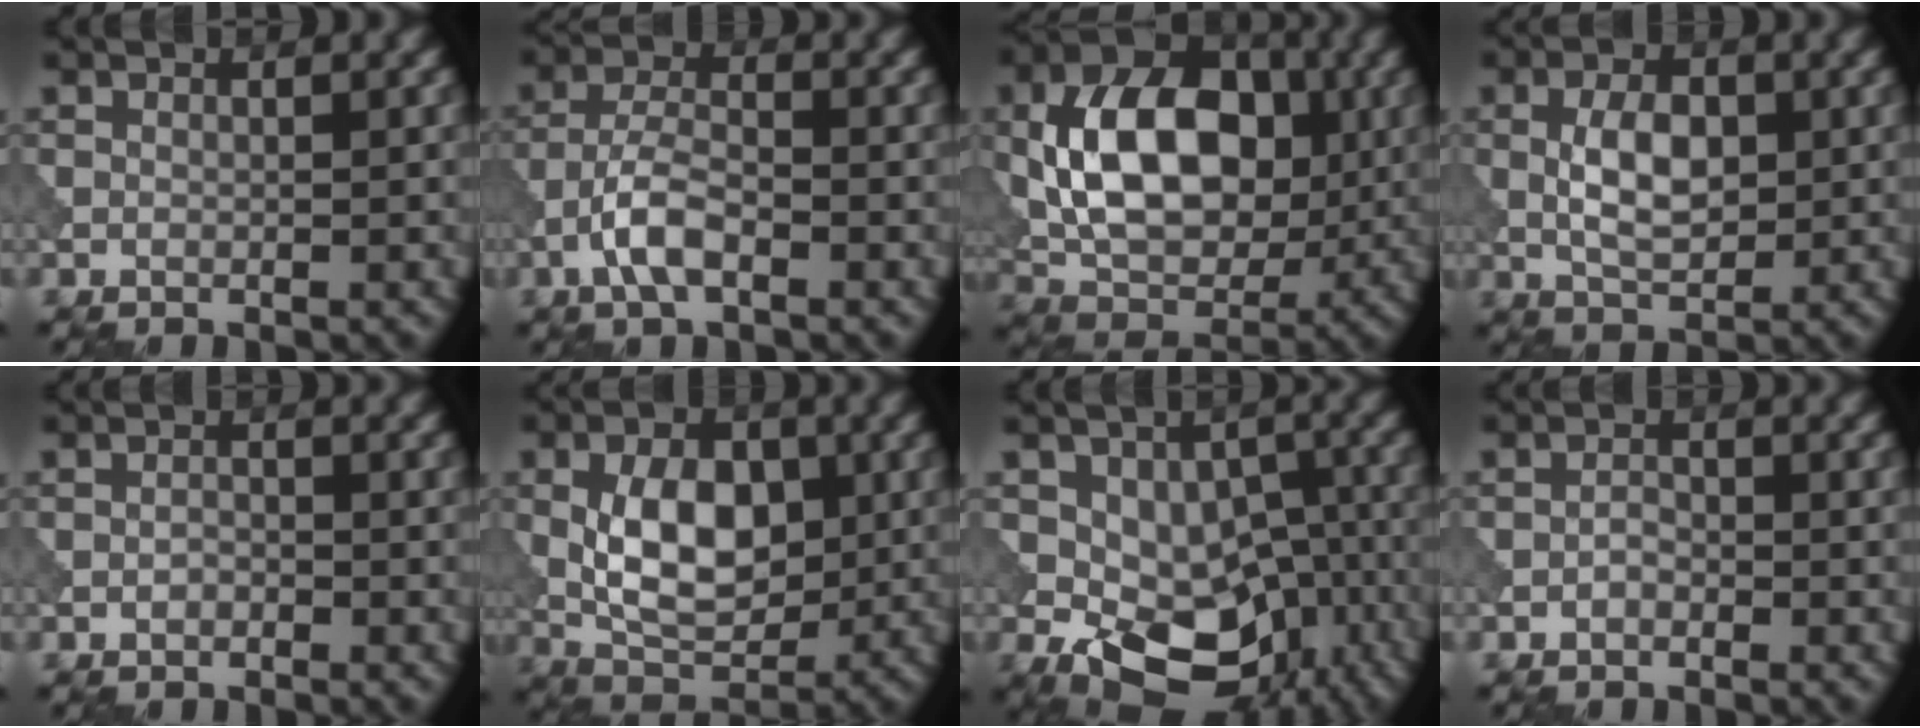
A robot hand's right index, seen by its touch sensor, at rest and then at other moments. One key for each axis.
{"total": 4.0, "fx": -2.0, "fy": 1.5, "fz": 3.1, "tx": -0.062, "ty": 0.007, "tz": -0.045}
{"total": 11.0, "fx": 0.6, "fy": 7.2, "fz": 8.3, "tx": -0.156, "ty": 0.006, "tz": 0.008}
{"total": 4.3, "fx": 0.1, "fy": 2.3, "fz": 3.7, "tx": -0.077, "ty": 0.002, "tz": 0.004}
{"total": 0.7, "fx": -0.5, "fy": 0.4, "fz": 0.4, "tx": -0.010, "ty": 0.001, "tz": -0.010}
{"total": 6.9, "fx": 0.1, "fy": 4.1, "fz": 5.5, "tx": -0.100, "ty": -0.003, "tz": 0.002}
{"total": 10.7, "fx": -3.3, "fy": 7.0, "fz": 7.4, "tx": -0.110, "ty": -0.010, "tz": -0.045}
{"total": 1.0, "fx": -0.6, "fy": 0.5, "fz": 0.6, "tx": -0.014, "ty": 0.001, "tz": -0.013}